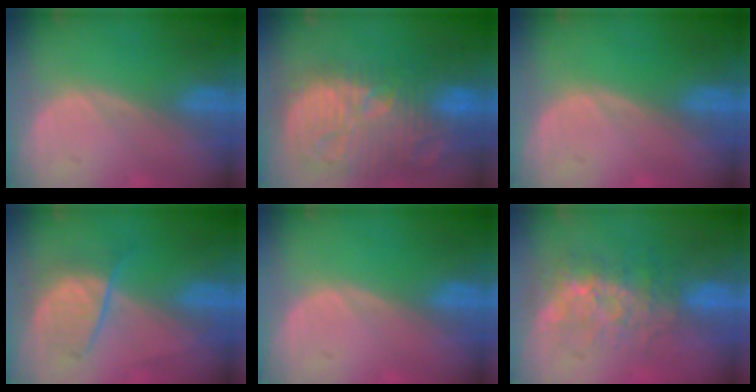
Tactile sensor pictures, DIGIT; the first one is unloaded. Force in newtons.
{"total": 15.0, "press": 13.0, "slide": 7.4}
{"total": 0.0}
{"total": 4.9, "press": 4.9, "slide": 0.5}
{"total": 0.0}
{"total": 8.4, "press": 7.5, "slide": 3.7}